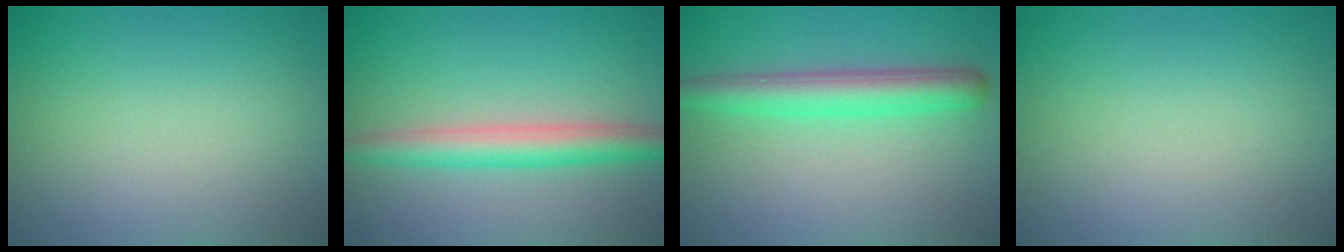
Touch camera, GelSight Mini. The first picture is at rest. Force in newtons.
{"total": 4.3, "press": 4.3, "slide": 0.1}
{"total": 4.6, "press": 4.6, "slide": 0.2}
{"total": 0.0}